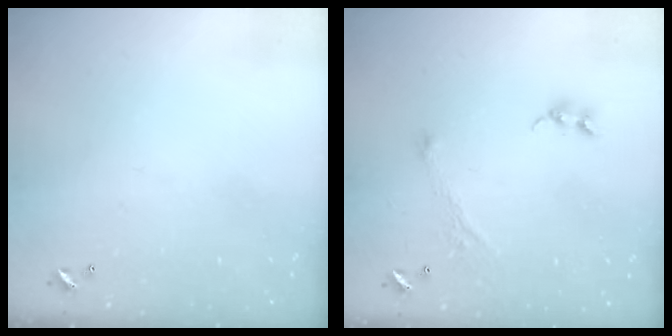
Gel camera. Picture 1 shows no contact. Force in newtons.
{"total": 2.9, "press": 2.8, "slide": 0.4}